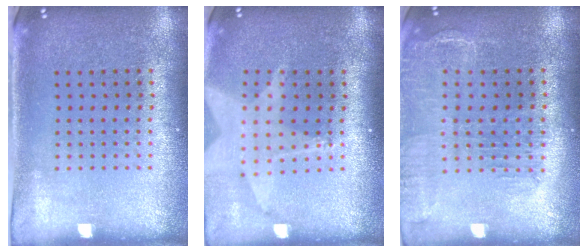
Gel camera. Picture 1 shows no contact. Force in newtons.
{"total": 2.0, "press": 1.5, "slide": 1.2}
{"total": 1.6, "press": 1.5, "slide": 0.5}